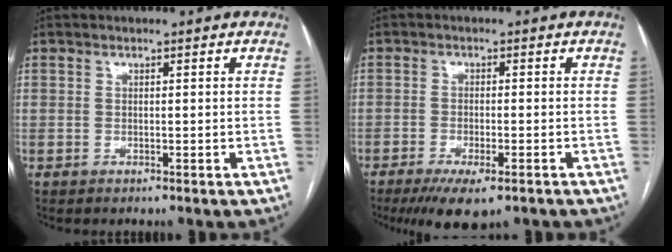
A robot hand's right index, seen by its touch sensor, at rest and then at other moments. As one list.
[{"total": 7.4, "force": [-4.9, 1.9, 5.1], "torque": [-0.084, -0.017, -0.074]}]